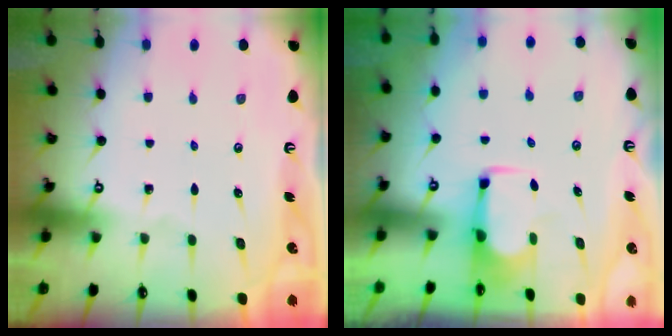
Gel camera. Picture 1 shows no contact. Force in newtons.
{"total": 1.7, "press": 1.4, "slide": 0.9}